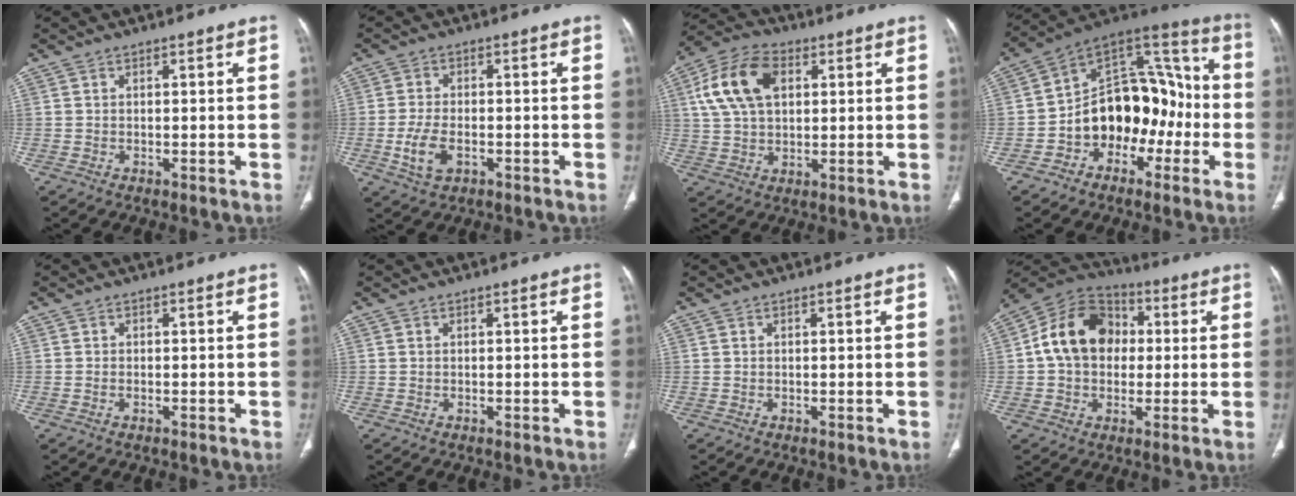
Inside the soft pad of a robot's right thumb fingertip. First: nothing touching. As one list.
[{"total": 5.9, "force": [-1.9, 3.4, 4.5], "torque": [-0.097, 0.005, -0.031]}, {"total": 13.4, "force": [3.9, 8.4, 9.7], "torque": [-0.183, 0.014, 0.070]}, {"total": 18.6, "force": [-4.8, 13.0, 12.4], "torque": [-0.135, 0.078, -0.077]}, {"total": 0.6, "force": [-0.3, 0.3, 0.4], "torque": [-0.013, 0.005, -0.004]}, {"total": 0.0}, {"total": 0.0}, {"total": 14.8, "force": [1.3, 11.5, 9.3], "torque": [-0.137, 0.029, 0.011]}]